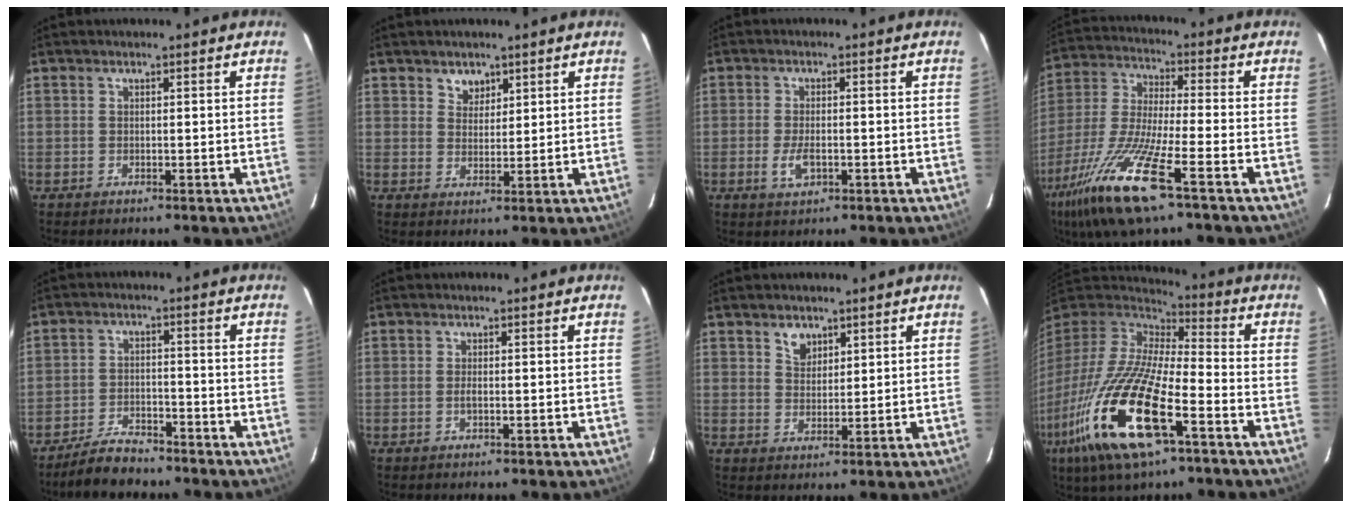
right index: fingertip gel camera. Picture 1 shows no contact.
{"total": 3.2, "force": [2.1, 2.3, 0.7], "torque": [-0.002, 0.001, 0.036]}
{"total": 3.9, "force": [-1.3, 1.8, 3.2], "torque": [-0.069, -0.003, -0.024]}
{"total": 17.5, "force": [-9.9, 2.4, 14.2], "torque": [-0.310, -0.035, -0.197]}
{"total": 7.0, "force": [-6.2, 2.4, 2.3], "torque": [-0.072, 0.005, -0.104]}
{"total": 0.9, "force": [-0.3, 0.2, 0.9], "torque": [-0.019, 0.001, -0.005]}
{"total": 3.5, "force": [2.2, 2.4, 1.3], "torque": [-0.012, 0.005, 0.040]}
{"total": 27.1, "force": [-13.2, 7.6, 22.4], "torque": [-0.445, -0.072, -0.258]}